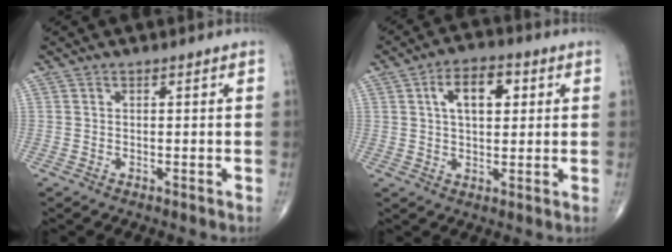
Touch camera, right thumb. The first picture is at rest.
{"total": 8.5, "force": [2.4, 4.7, 6.7], "torque": [-0.089, 0.007, 0.034]}